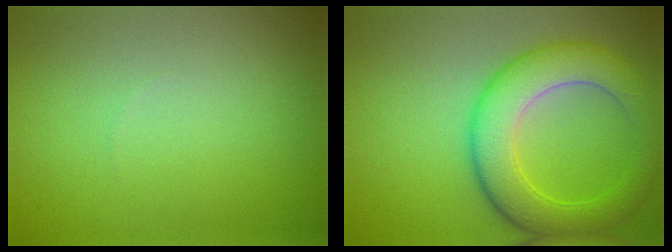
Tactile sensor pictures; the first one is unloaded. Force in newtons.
{"total": 6.8, "press": 6.8, "slide": 0.3}